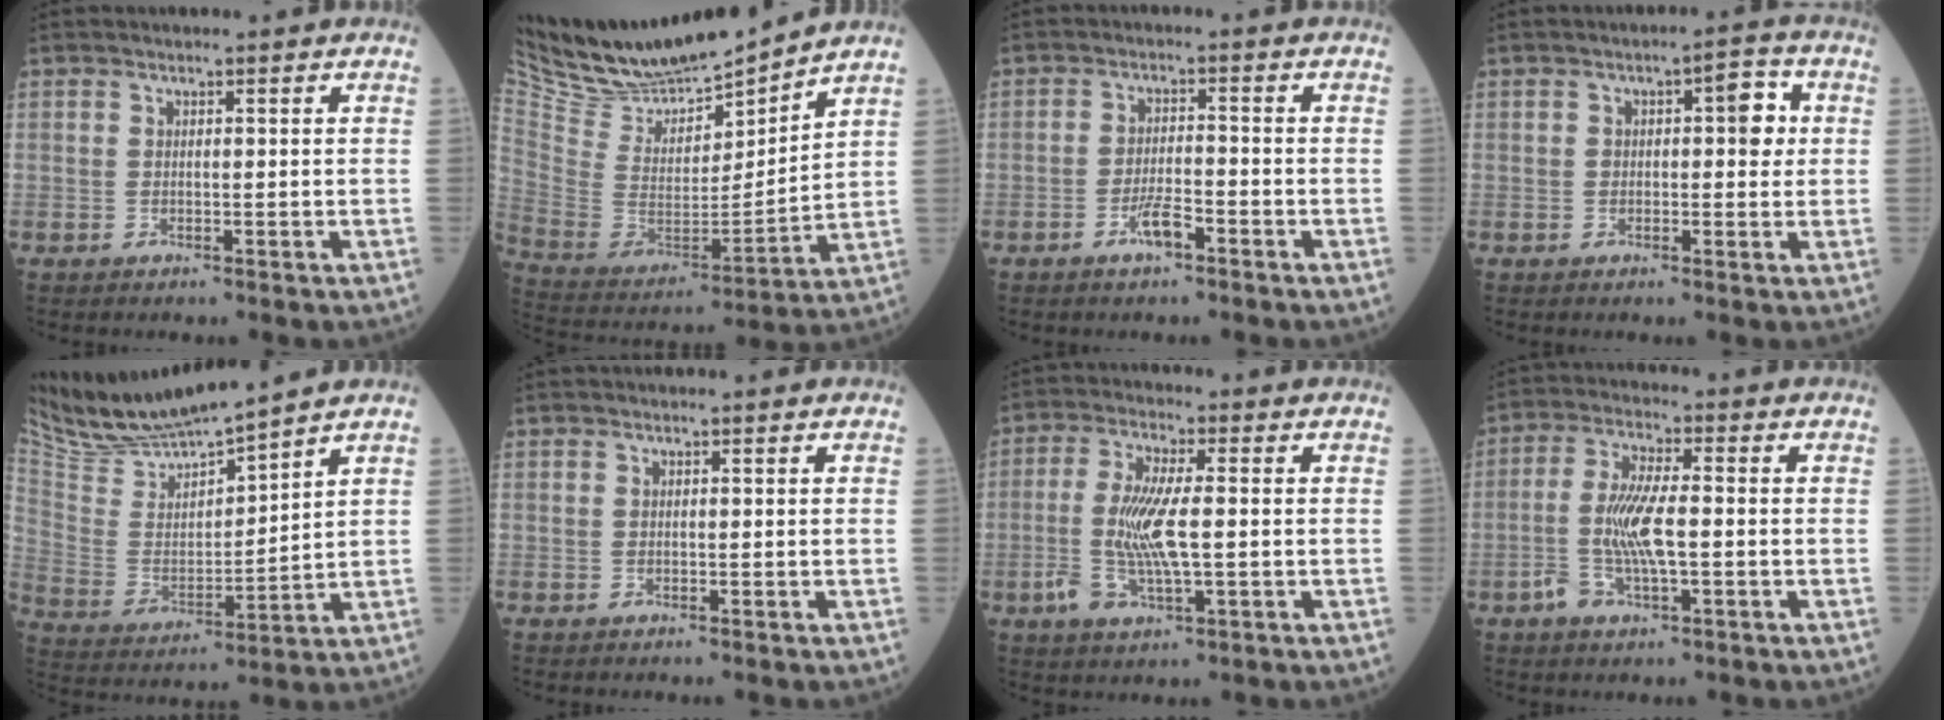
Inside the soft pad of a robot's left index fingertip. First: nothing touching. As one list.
[{"total": 16.8, "force": [15.9, 1.9, 5.1], "torque": [-0.118, -0.021, 0.300]}, {"total": 3.6, "force": [-2.3, 0.7, 2.6], "torque": [-0.053, 0.000, -0.044]}, {"total": 4.9, "force": [0.7, 2.1, 4.4], "torque": [-0.056, 0.018, 0.006]}, {"total": 13.5, "force": [12.6, -0.4, 4.7], "torque": [-0.105, -0.001, 0.252]}, {"total": 0.0}, {"total": 8.8, "force": [-1.1, 2.0, 8.5], "torque": [-0.185, -0.005, -0.020]}, {"total": 7.7, "force": [-1.5, 2.0, 7.2], "torque": [-0.156, 0.001, -0.033]}]